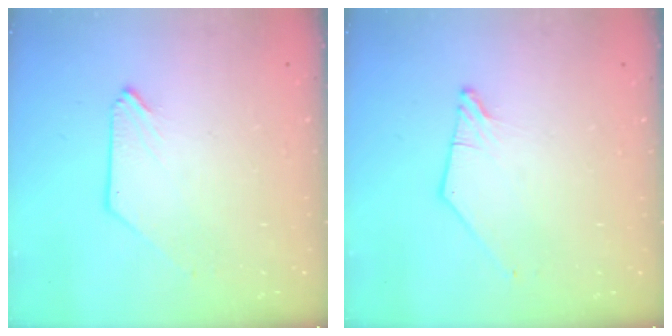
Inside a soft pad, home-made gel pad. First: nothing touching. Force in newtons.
{"total": 1.3, "press": 1.3, "slide": 0.2}